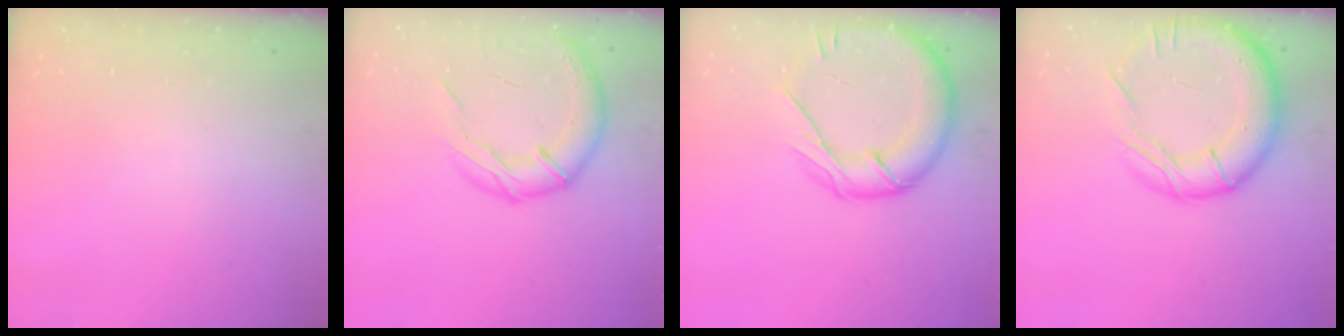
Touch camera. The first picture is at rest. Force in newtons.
{"total": 16.7, "press": 16.5, "slide": 2.7}
{"total": 17.8, "press": 17.7, "slide": 1.7}
{"total": 20.3, "press": 20.2, "slide": 2.1}